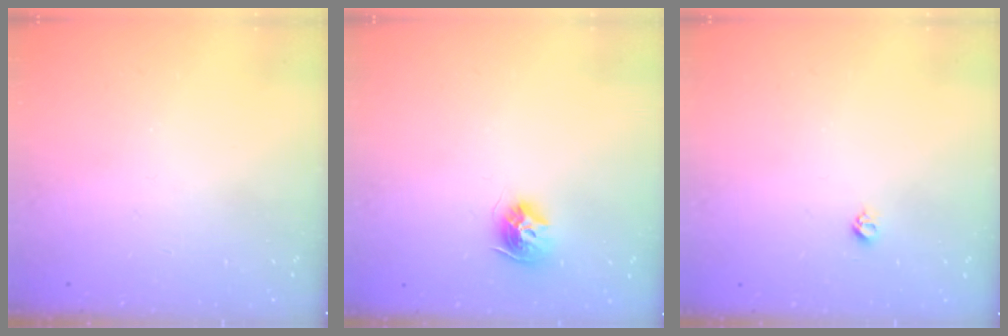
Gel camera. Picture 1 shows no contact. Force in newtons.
{"total": 9.5, "press": 9.5, "slide": 0.4}
{"total": 3.3, "press": 3.3, "slide": 0.5}